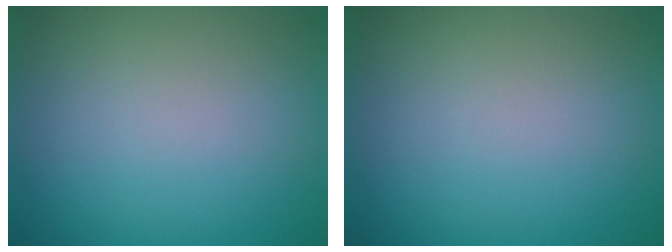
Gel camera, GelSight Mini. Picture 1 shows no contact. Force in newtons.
{"total": 0.0}